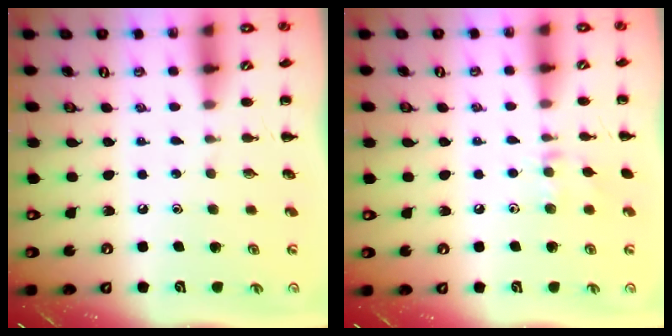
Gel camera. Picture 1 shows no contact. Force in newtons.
{"total": 7.7, "press": 7.5, "slide": 1.7}